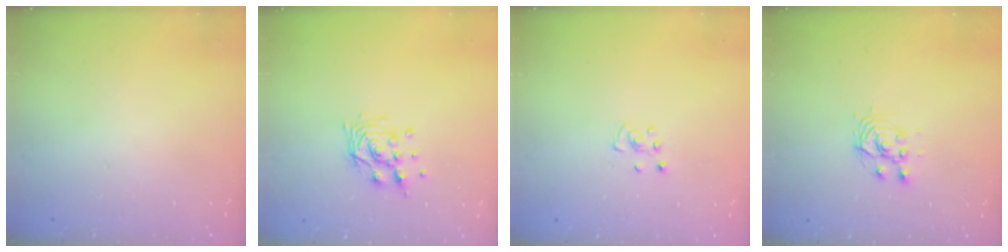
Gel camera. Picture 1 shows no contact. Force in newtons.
{"total": 9.3, "press": 9.3, "slide": 0.4}
{"total": 3.4, "press": 3.4, "slide": 0.3}
{"total": 3.4, "press": 3.4, "slide": 0.2}